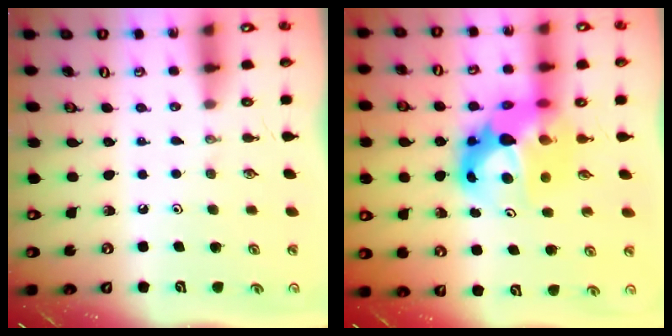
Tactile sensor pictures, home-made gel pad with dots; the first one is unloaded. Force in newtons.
{"total": 12.8, "press": 12.8, "slide": 0.8}